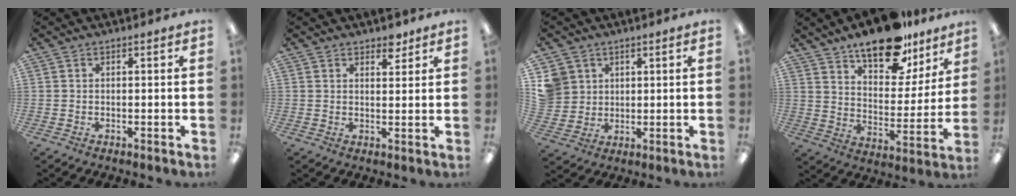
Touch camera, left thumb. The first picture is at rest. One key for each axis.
{"total": 3.8, "fx": 3.0, "fy": 1.9, "fz": 1.3, "tx": 0.002, "ty": -0.017, "tz": 0.049}
{"total": 6.7, "fx": 2.9, "fy": 6.0, "fz": 0.6, "tx": -0.022, "ty": 0.001, "tz": 0.060}
{"total": 18.1, "fx": 13.8, "fy": 7.5, "fz": 8.9, "tx": -0.132, "ty": -0.087, "tz": 0.237}